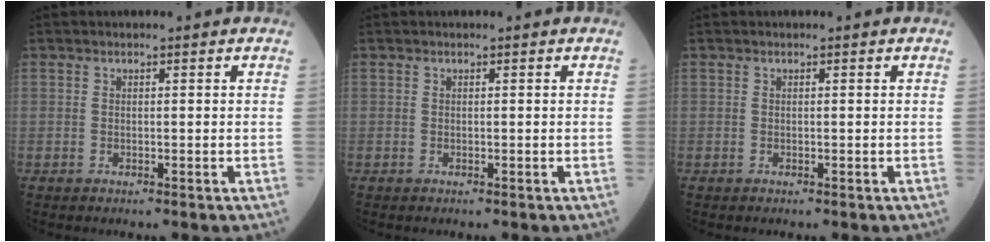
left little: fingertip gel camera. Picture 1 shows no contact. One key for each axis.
{"total": 0.0}
{"total": 0.0}